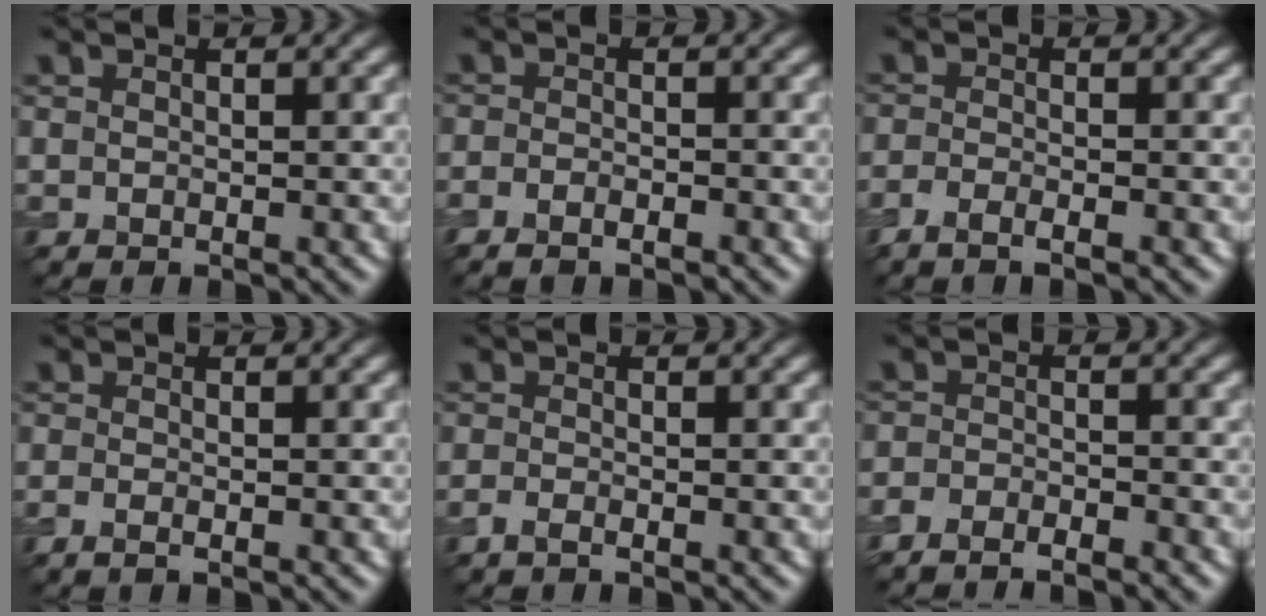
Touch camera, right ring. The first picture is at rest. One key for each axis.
{"total": 2.0, "fx": -1.7, "fy": 0.5, "fz": 0.8, "tx": -0.020, "ty": -0.003, "tz": -0.035}
{"total": 2.3, "fx": -1.7, "fy": 0.3, "fz": 1.4, "tx": -0.032, "ty": -0.002, "tz": -0.034}
{"total": 0.9, "fx": -0.5, "fy": 0.1, "fz": 0.7, "tx": -0.016, "ty": -0.003, "tz": -0.012}
{"total": 0.8, "fx": -0.6, "fy": 0.0, "fz": 0.5, "tx": -0.012, "ty": -0.003, "tz": -0.017}
{"total": 2.8, "fx": -2.7, "fy": 0.3, "fz": 0.4, "tx": -0.011, "ty": -0.003, "tz": -0.055}